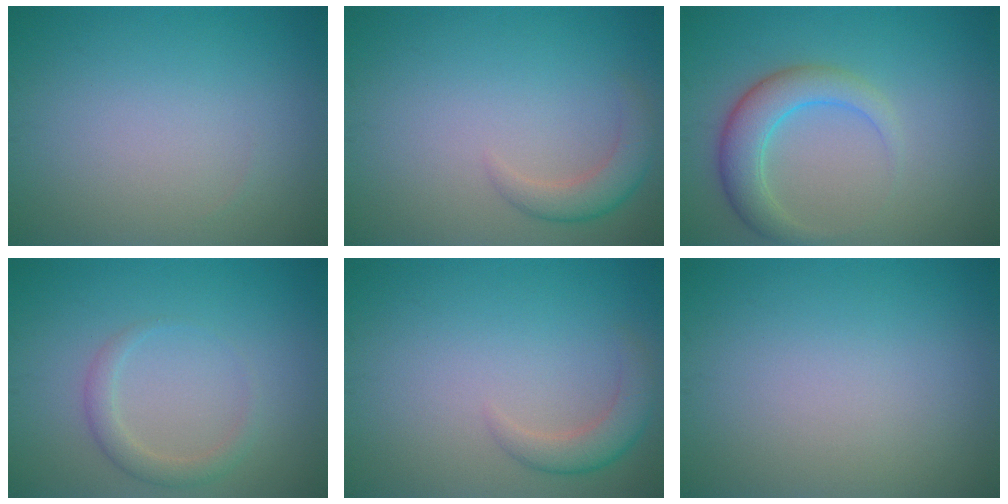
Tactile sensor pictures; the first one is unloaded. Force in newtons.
{"total": 2.6, "press": 2.6, "slide": 0.3}
{"total": 4.1, "press": 4.1, "slide": 0.1}
{"total": 1.9, "press": 1.9, "slide": 0.2}
{"total": 2.6, "press": 2.6, "slide": 0.3}
{"total": 0.0}